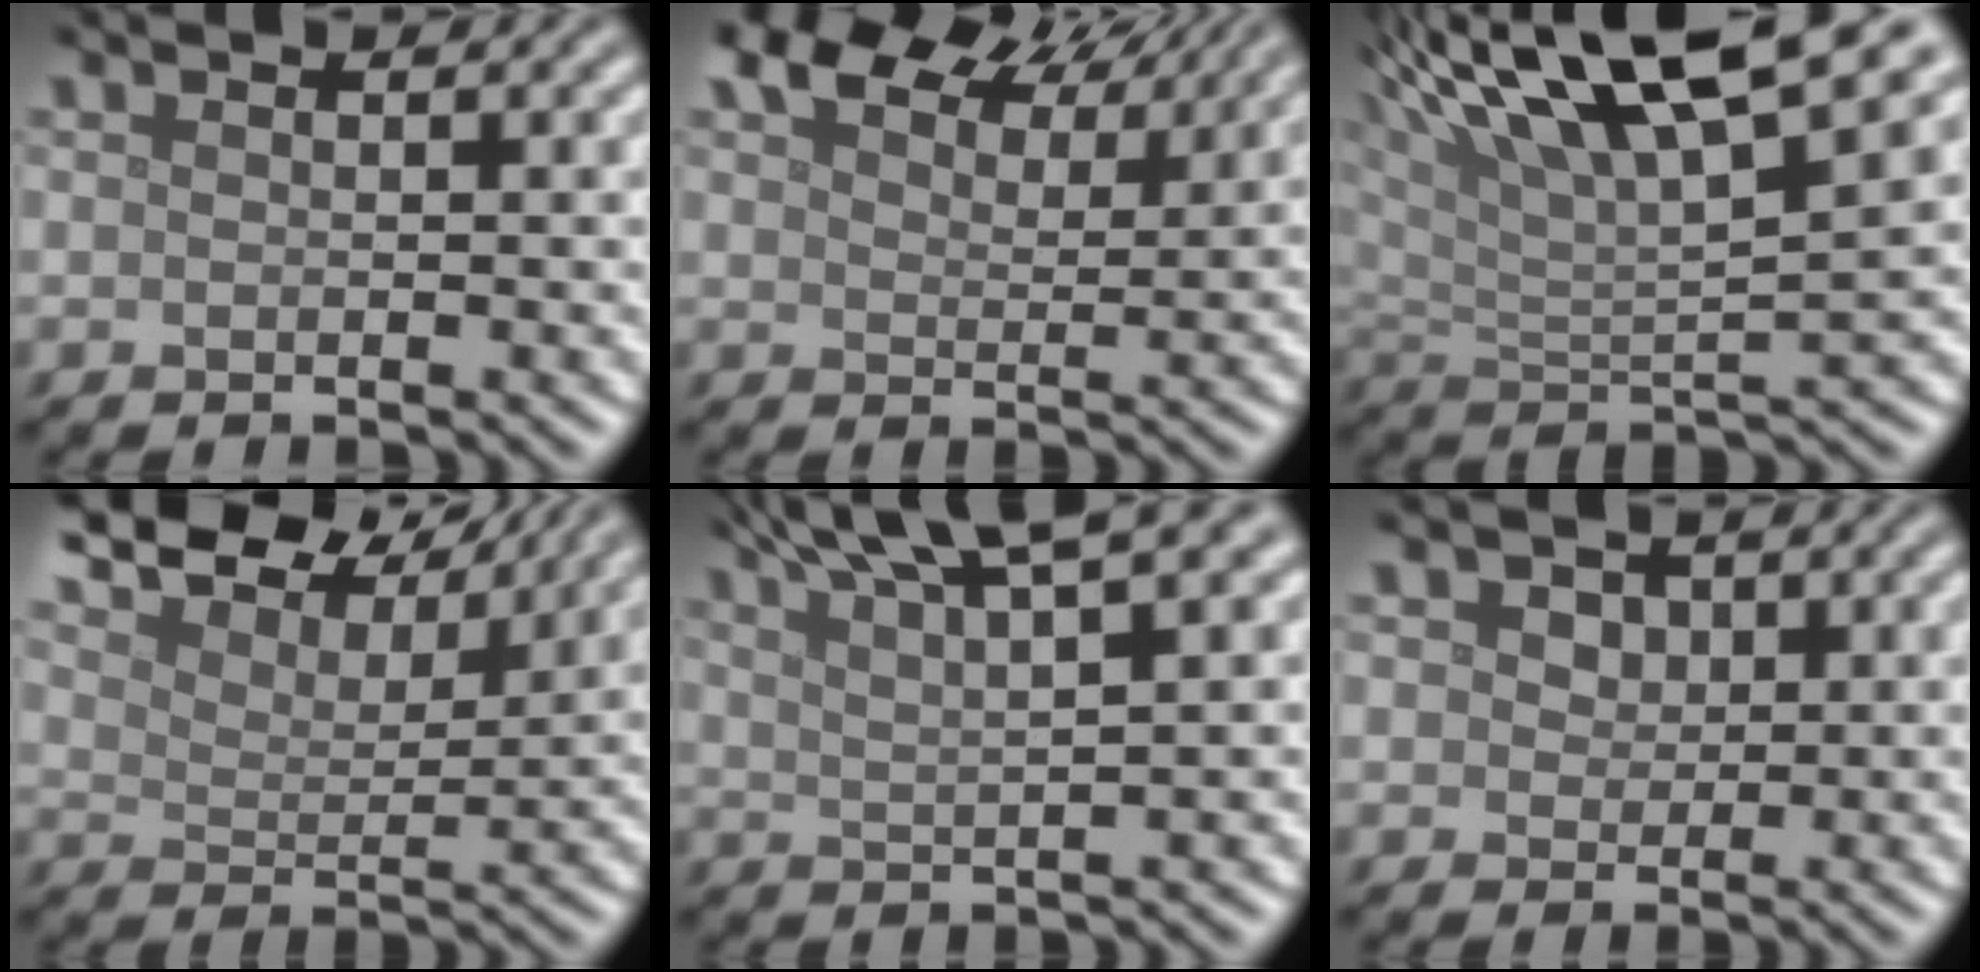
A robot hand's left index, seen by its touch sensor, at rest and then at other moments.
{"total": 8.9, "force": [7.3, 2.8, 4.3], "torque": [-0.081, 0.016, 0.109]}
{"total": 13.7, "force": [8.6, 3.3, 10.1], "torque": [-0.176, 0.024, 0.145]}
{"total": 10.1, "force": [8.6, 3.1, 4.3], "torque": [-0.096, 0.016, 0.109]}
{"total": 7.8, "force": [5.7, 1.4, 5.2], "torque": [-0.069, 0.026, 0.074]}
{"total": 2.4, "force": [1.3, 1.7, 1.2], "torque": [-0.022, 0.012, 0.008]}